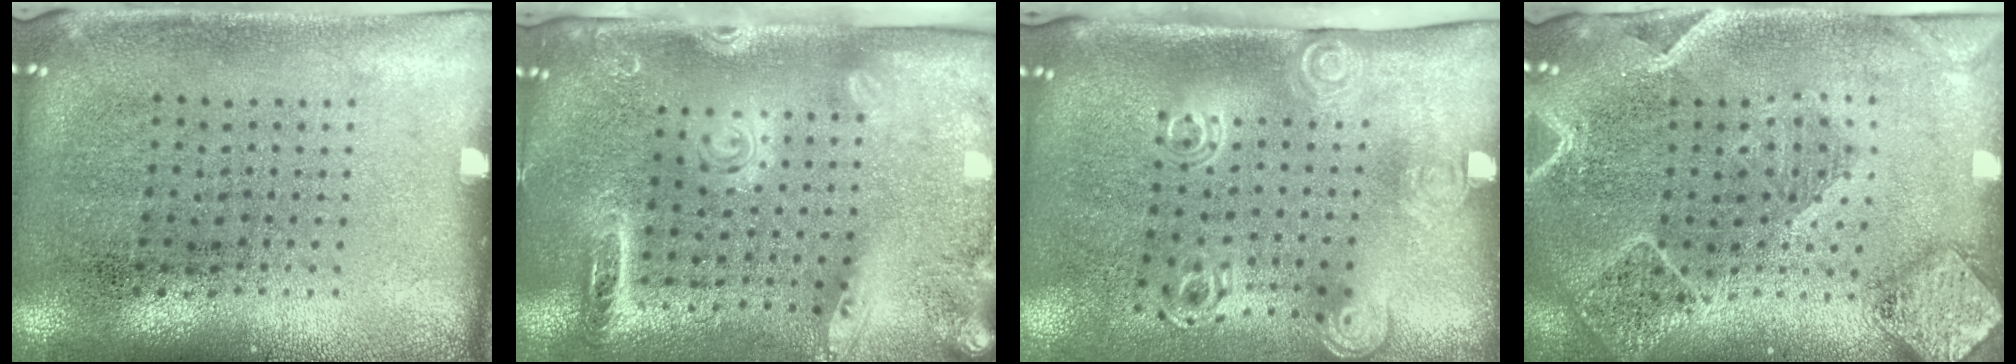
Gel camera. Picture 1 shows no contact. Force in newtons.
{"total": 2.5, "press": 1.9, "slide": 1.6}
{"total": 2.1, "press": 1.4, "slide": 1.5}
{"total": 2.3, "press": 2.1, "slide": 0.9}